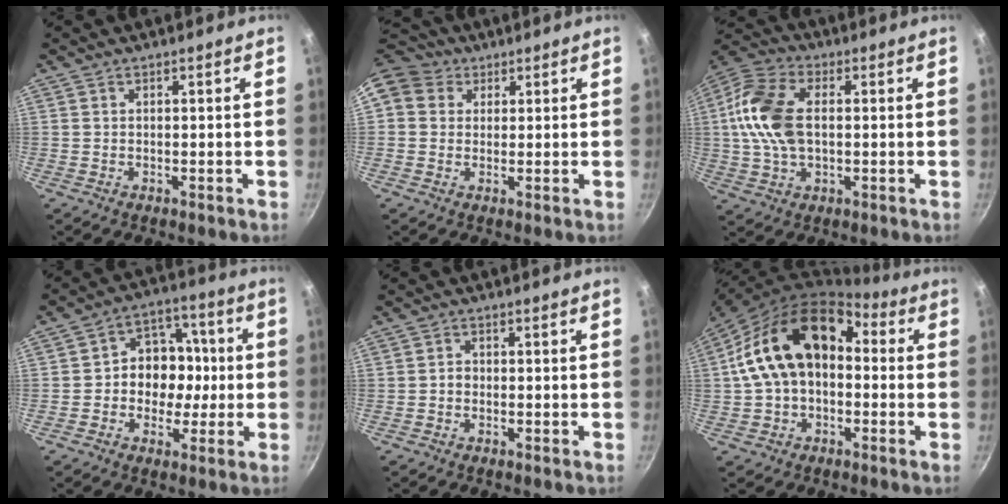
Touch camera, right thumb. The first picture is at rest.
{"total": 9.6, "force": [3.2, 8.1, 3.9], "torque": [-0.062, 0.016, 0.043]}
{"total": 14.1, "force": [1.0, 8.6, 11.1], "torque": [-0.210, 0.020, 0.005]}
{"total": 11.2, "force": [-0.8, 9.3, 6.2], "torque": [-0.035, 0.026, -0.025]}
{"total": 1.3, "force": [-0.3, 1.1, 0.7], "torque": [-0.008, 0.008, -0.006]}
{"total": 18.2, "force": [1.0, 12.4, 13.2], "torque": [-0.204, 0.057, 0.005]}